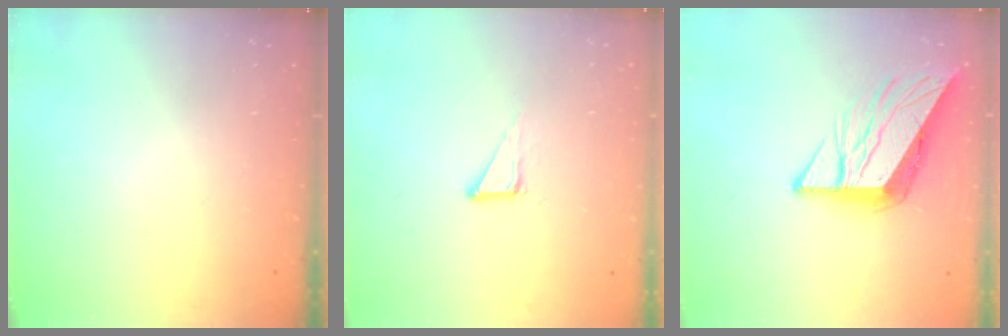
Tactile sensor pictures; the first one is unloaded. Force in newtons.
{"total": 4.4, "press": 4.4, "slide": 0.1}
{"total": 11.7, "press": 11.6, "slide": 1.4}